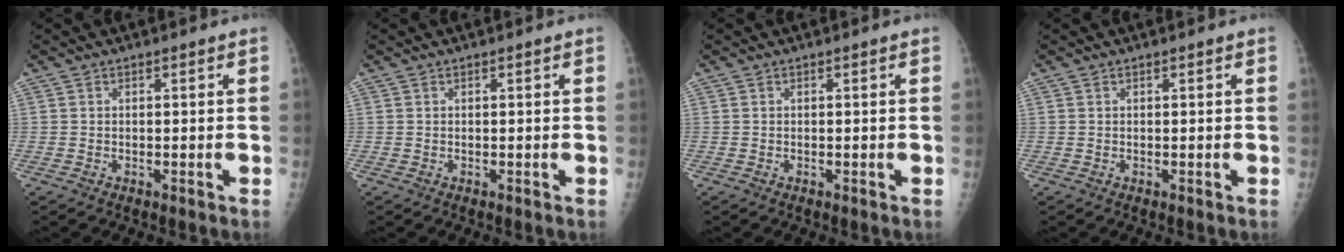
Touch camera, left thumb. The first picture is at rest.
{"total": 0.0}
{"total": 0.0}
{"total": 0.0}